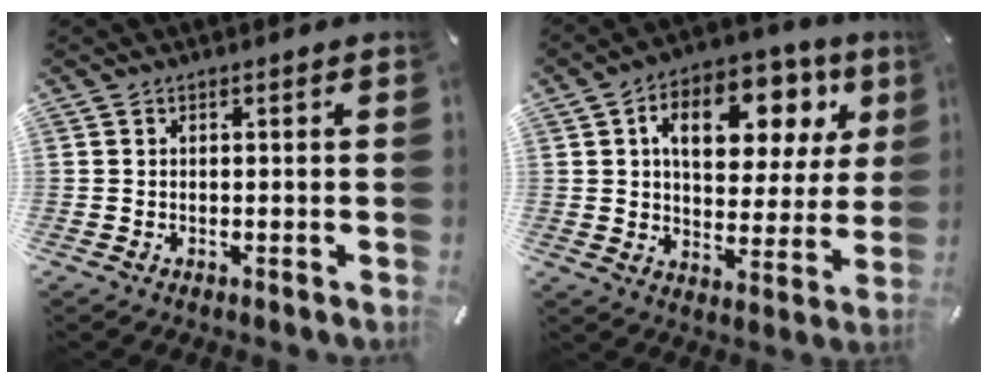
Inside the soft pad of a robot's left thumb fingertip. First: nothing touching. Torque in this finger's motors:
{"motor_torque": [2.50, 2.51, 1.63, -1.15, 0.16]}